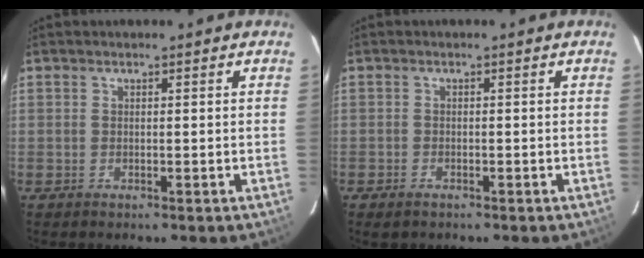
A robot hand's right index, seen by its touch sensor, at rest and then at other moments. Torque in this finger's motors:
{"motor_torque": [-0.02, -0.04, -0.01, -0.01]}